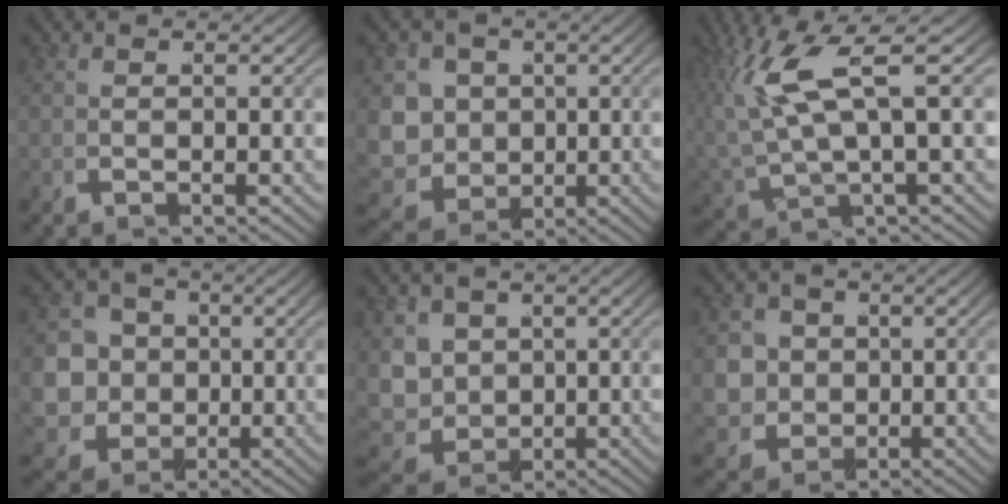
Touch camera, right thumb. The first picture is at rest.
{"total": 12.2, "force": [-2.9, 10.5, 5.6], "torque": [-0.144, -0.060, -0.047]}
{"total": 6.5, "force": [0.6, 3.6, 5.4], "torque": [-0.111, -0.013, 0.017]}
{"total": 12.5, "force": [-2.9, 10.8, 5.6], "torque": [-0.137, -0.056, -0.052]}
{"total": 8.8, "force": [-1.8, 7.4, 4.4], "torque": [-0.131, -0.066, -0.015]}
{"total": 9.3, "force": [-1.2, 8.0, 4.4], "torque": [-0.111, -0.046, -0.017]}